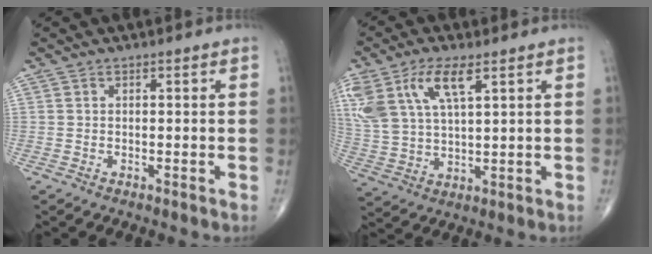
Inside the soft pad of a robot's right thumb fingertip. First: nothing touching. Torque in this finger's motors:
{"motor_torque": [0.06, 0.25, 1.20, 0.86, 0.20]}